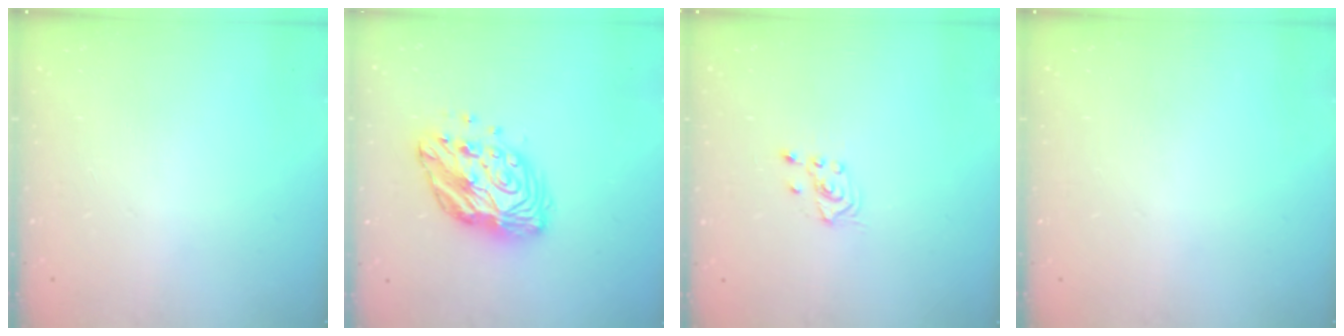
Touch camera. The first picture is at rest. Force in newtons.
{"total": 12.7, "press": 12.7, "slide": 0.6}
{"total": 2.1, "press": 2.0, "slide": 0.8}
{"total": 0.0}